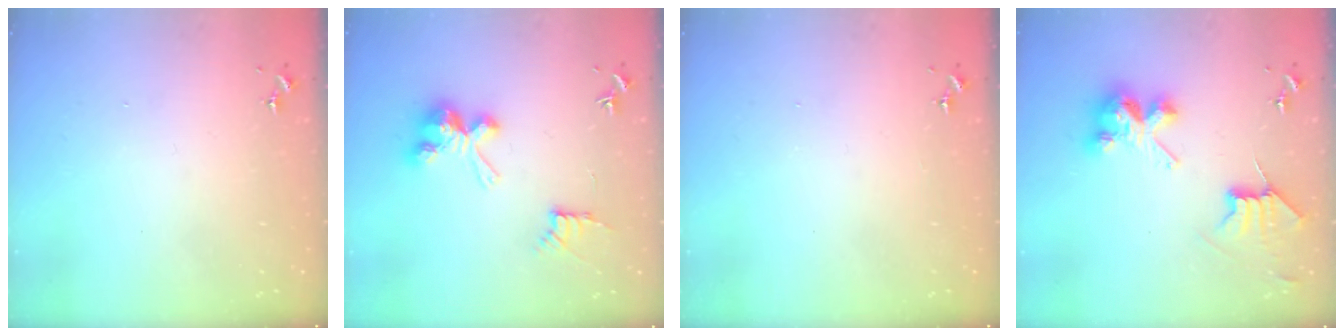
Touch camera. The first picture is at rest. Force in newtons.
{"total": 10.4, "press": 10.4, "slide": 0.6}
{"total": 0.0}
{"total": 8.2, "press": 8.1, "slide": 0.8}